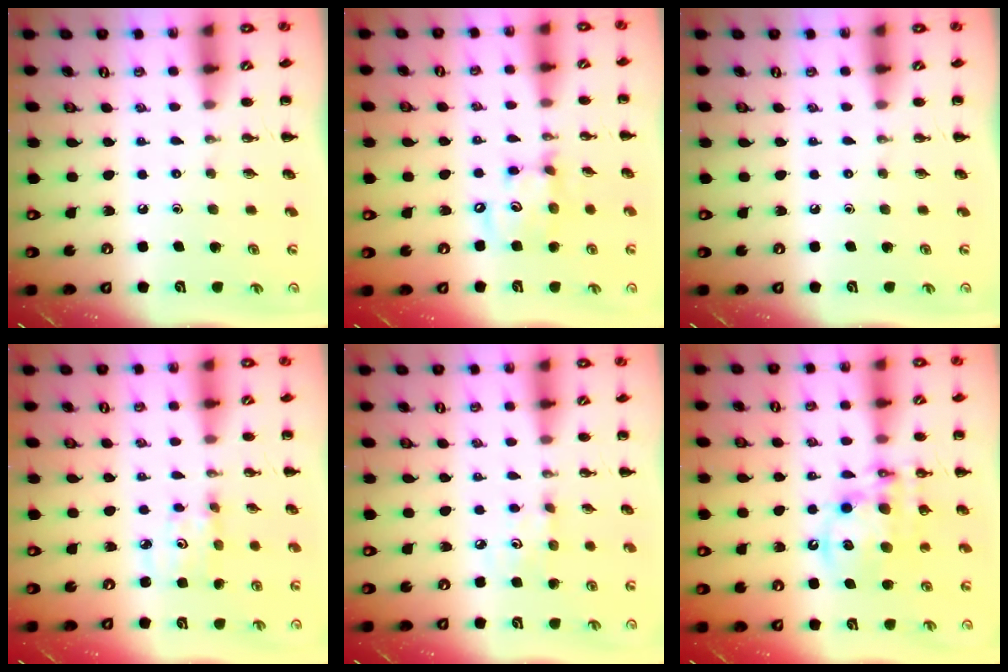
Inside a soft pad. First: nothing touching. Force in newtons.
{"total": 8.8, "press": 8.7, "slide": 1.2}
{"total": 0.0}
{"total": 2.8, "press": 2.8, "slide": 0.4}
{"total": 3.4, "press": 3.3, "slide": 1.0}
{"total": 13.2, "press": 12.8, "slide": 3.3}